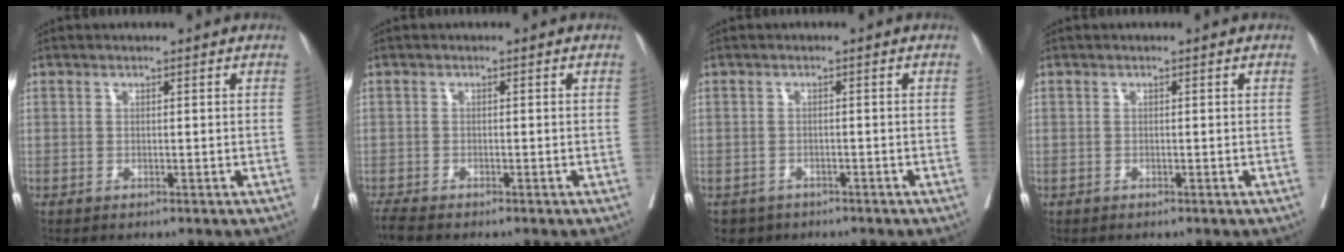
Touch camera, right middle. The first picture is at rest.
{"total": 2.7, "force": [-2.4, 0.2, 1.1], "torque": [-0.029, -0.011, -0.045]}
{"total": 3.5, "force": [-2.6, 2.4, 0.1], "torque": [-0.003, 0.001, -0.042]}
{"total": 0.0}